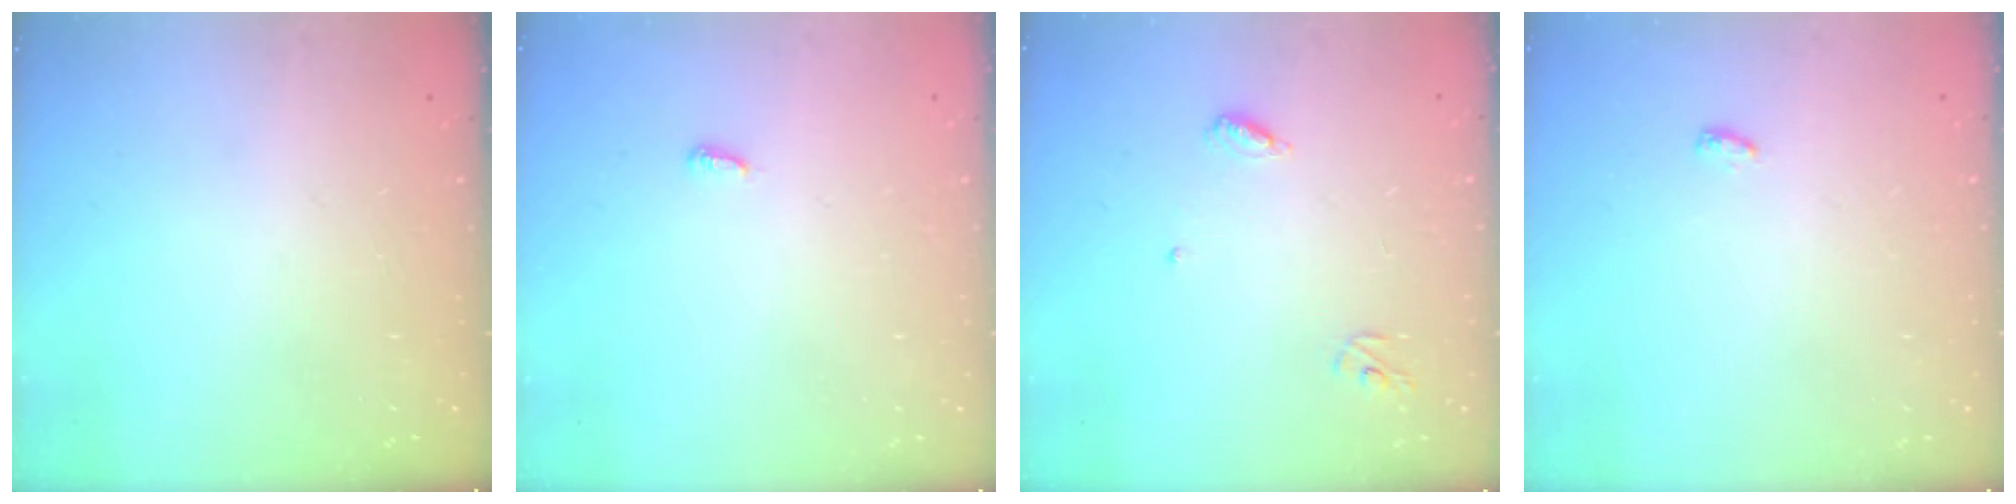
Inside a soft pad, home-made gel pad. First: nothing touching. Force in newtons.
{"total": 2.9, "press": 2.9, "slide": 0.3}
{"total": 4.9, "press": 4.9, "slide": 0.4}
{"total": 6.4, "press": 3.3, "slide": 5.5}